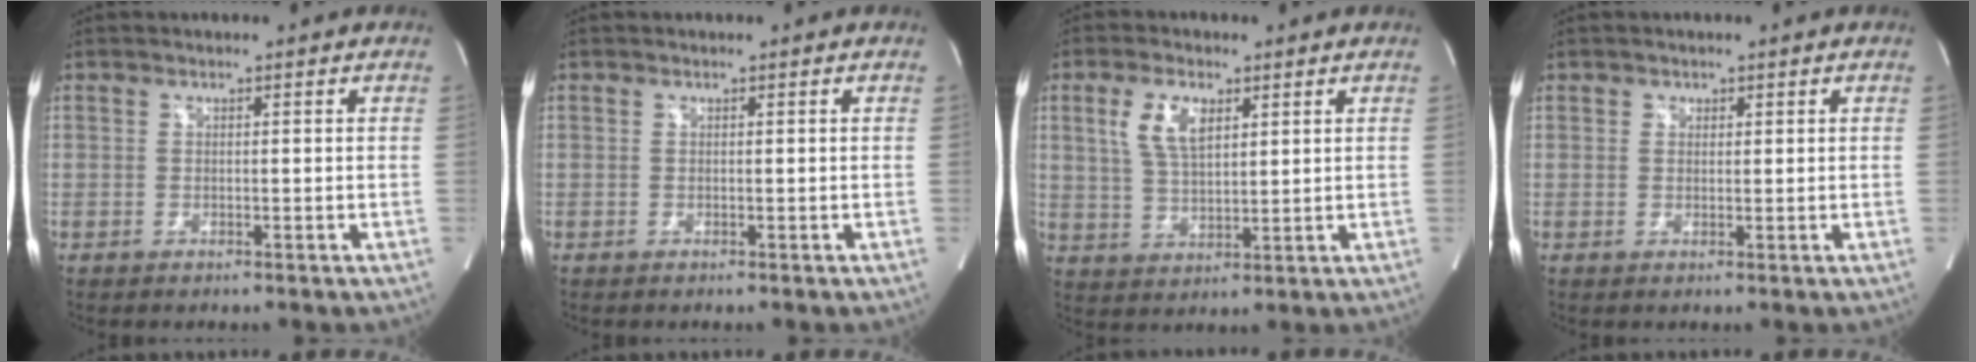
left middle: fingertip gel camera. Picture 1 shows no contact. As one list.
[{"total": 0.0}, {"total": 6.8, "force": [2.9, 2.9, 5.4], "torque": [-0.115, 0.010, 0.062]}, {"total": 1.1, "force": [0.6, 0.9, 0.2], "torque": [0.006, -0.002, 0.006]}]